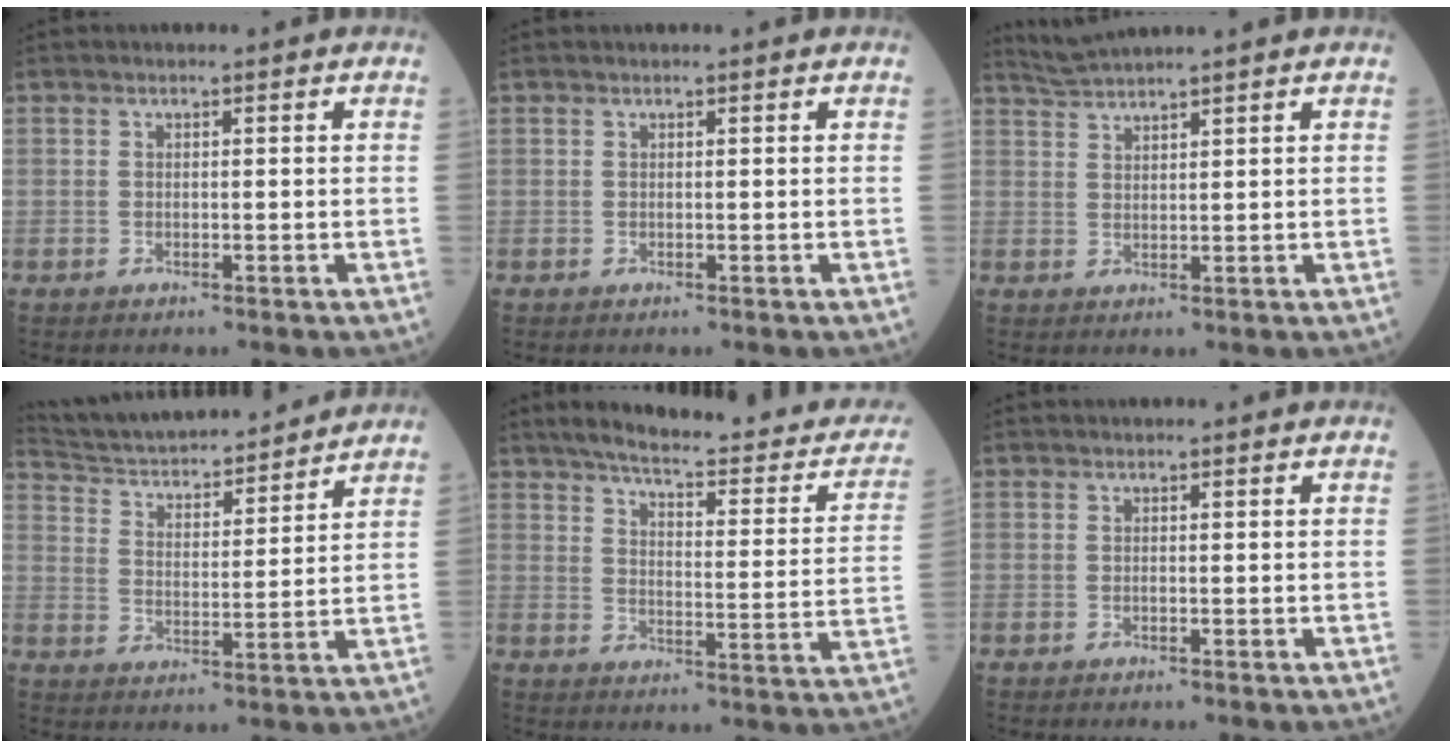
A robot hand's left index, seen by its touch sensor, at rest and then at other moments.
{"total": 0.0}
{"total": 3.2, "force": [2.9, -1.2, 0.6], "torque": [-0.017, 0.009, 0.062]}
{"total": 18.2, "force": [16.9, 2.7, 6.1], "torque": [-0.102, 0.012, 0.260]}
{"total": 20.9, "force": [17.6, 4.2, 10.4], "torque": [-0.129, -0.024, 0.207]}
{"total": 0.0}